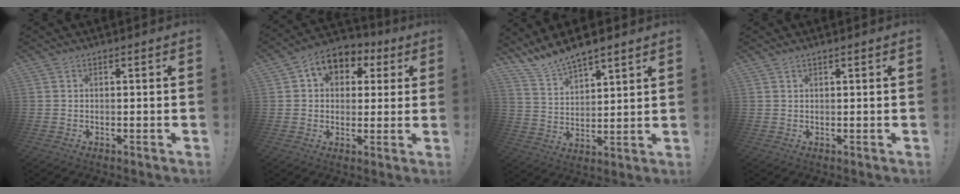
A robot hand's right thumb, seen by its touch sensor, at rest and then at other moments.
{"total": 8.3, "force": [3.1, 6.6, 3.9], "torque": [-0.052, -0.012, 0.061]}
{"total": 9.4, "force": [9.0, 1.9, 2.1], "torque": [-0.059, -0.074, 0.168]}
{"total": 0.8, "force": [0.7, 0.0, 0.4], "torque": [-0.011, 0.002, 0.013]}